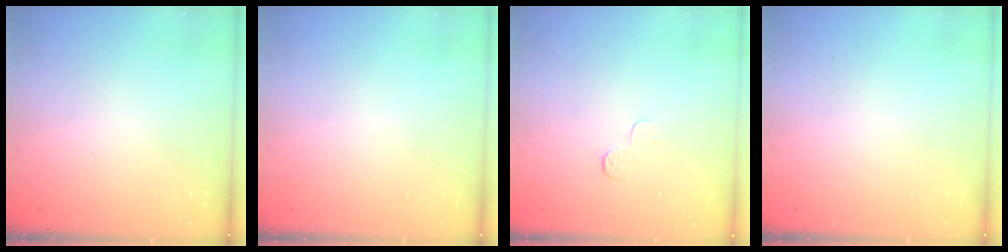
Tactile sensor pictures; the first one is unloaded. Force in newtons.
{"total": 0.0}
{"total": 3.9, "press": 3.9, "slide": 0.4}
{"total": 0.0}